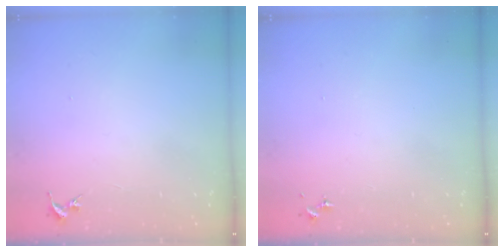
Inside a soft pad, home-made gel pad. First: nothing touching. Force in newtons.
{"total": 0.0}